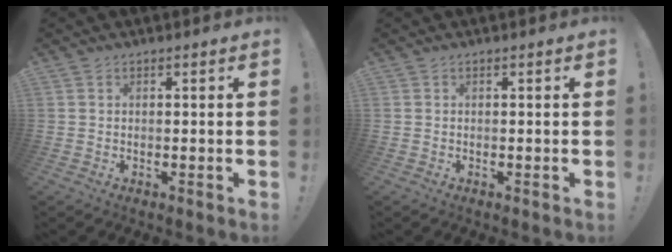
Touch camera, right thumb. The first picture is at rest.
{"total": 0.0}